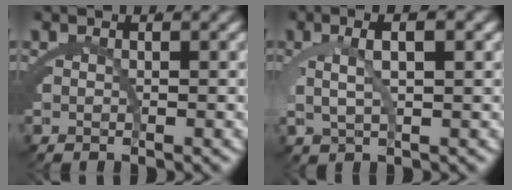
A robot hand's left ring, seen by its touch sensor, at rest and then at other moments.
{"total": 3.8, "force": [1.2, 1.2, 3.5], "torque": [-0.070, 0.003, 0.028]}